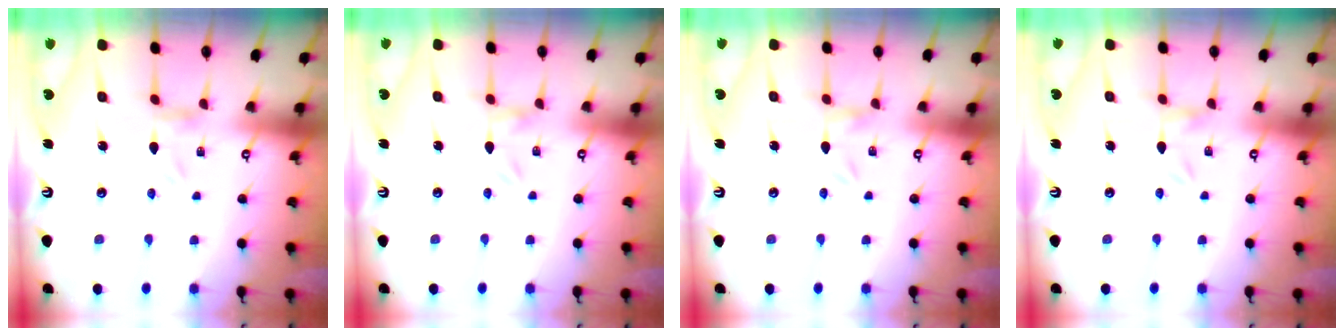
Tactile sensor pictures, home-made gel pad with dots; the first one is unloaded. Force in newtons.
{"total": 0.0}
{"total": 0.0}
{"total": 0.0}